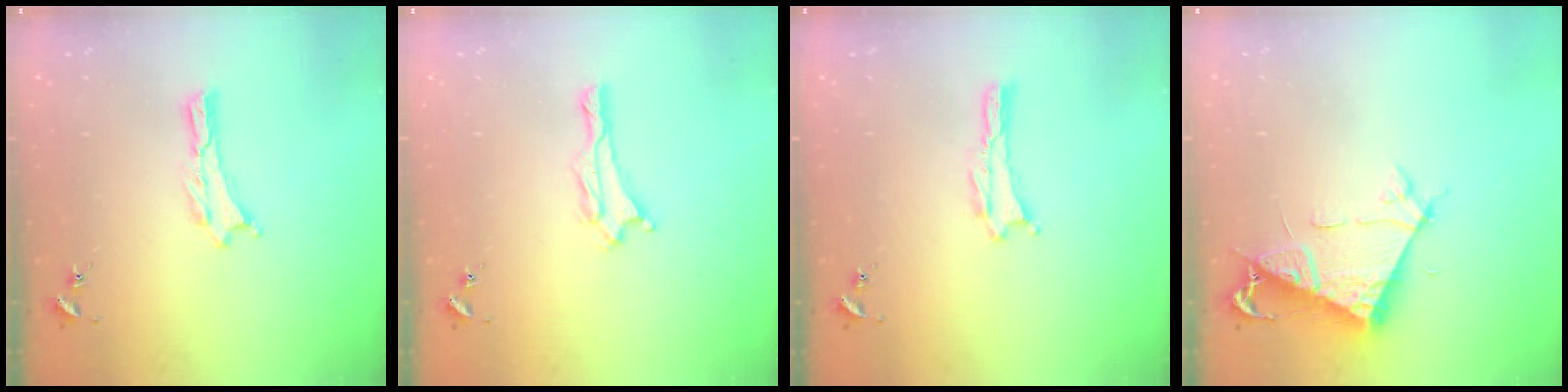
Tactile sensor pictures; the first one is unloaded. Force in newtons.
{"total": 1.4, "press": 1.4, "slide": 0.2}
{"total": 0.0}
{"total": 7.1, "press": 7.0, "slide": 0.8}